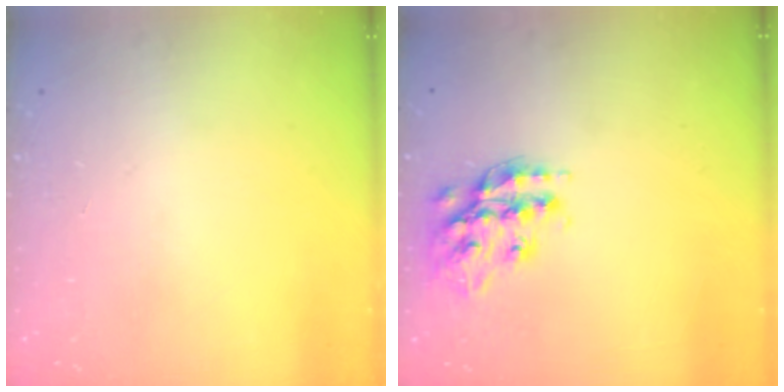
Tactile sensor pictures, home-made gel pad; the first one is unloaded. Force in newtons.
{"total": 16.3, "press": 16.3, "slide": 0.8}